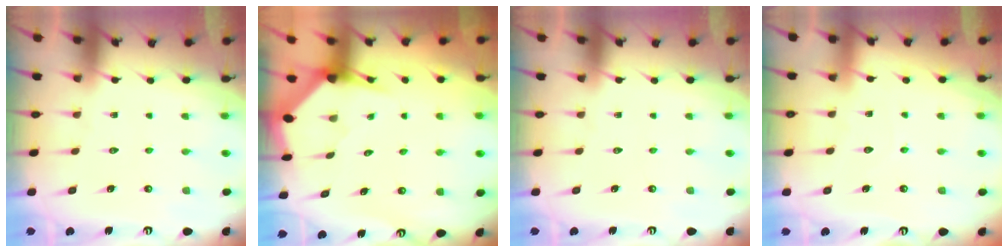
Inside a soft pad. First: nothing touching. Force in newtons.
{"total": 3.5, "press": 3.5, "slide": 0.3}
{"total": 0.0}
{"total": 3.7, "press": 3.7, "slide": 0.4}